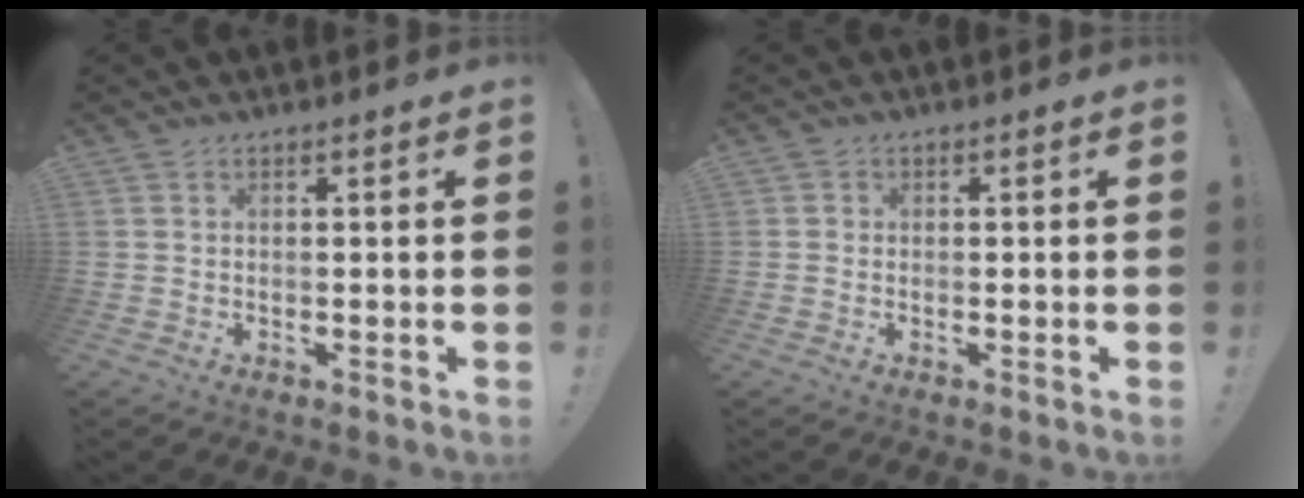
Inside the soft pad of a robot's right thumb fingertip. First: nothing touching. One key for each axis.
{"total": 0.8, "fx": -0.2, "fy": 0.7, "fz": 0.1, "tx": 0.000, "ty": 0.002, "tz": -0.003}